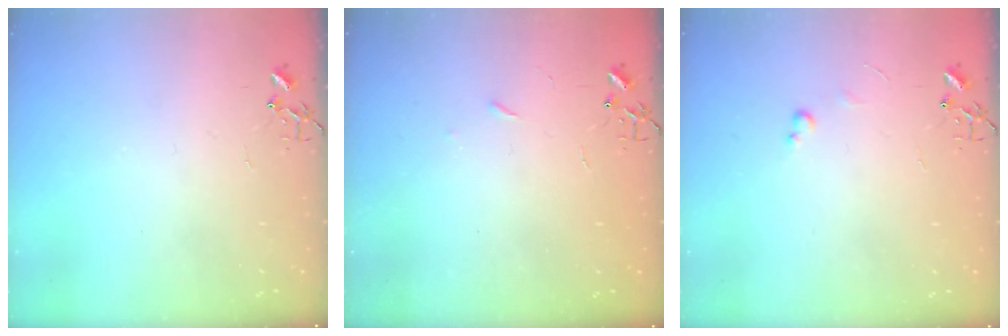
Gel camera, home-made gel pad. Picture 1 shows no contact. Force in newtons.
{"total": 2.6, "press": 2.5, "slide": 0.4}
{"total": 3.4, "press": 3.4, "slide": 0.5}